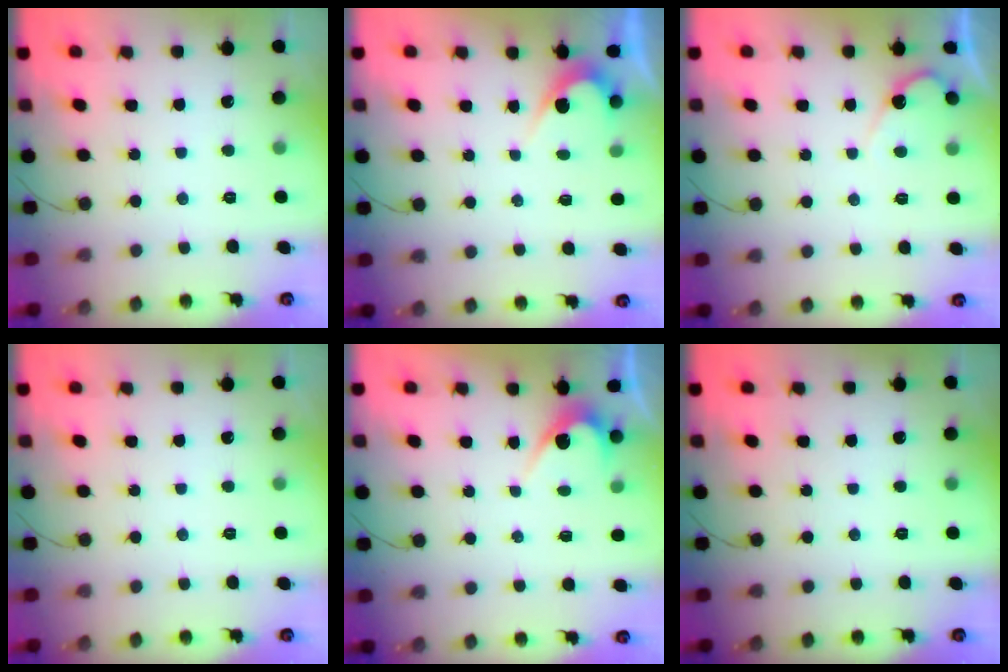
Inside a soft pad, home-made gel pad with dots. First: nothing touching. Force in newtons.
{"total": 3.1, "press": 3.1, "slide": 0.2}
{"total": 5.2, "press": 5.1, "slide": 0.4}
{"total": 0.0}
{"total": 3.0, "press": 3.0, "slide": 0.2}
{"total": 0.0}